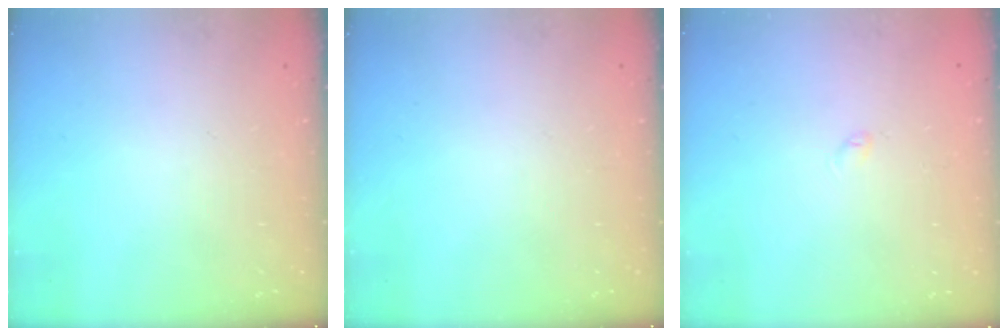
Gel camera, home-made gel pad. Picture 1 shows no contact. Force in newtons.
{"total": 0.0}
{"total": 2.6, "press": 2.6, "slide": 0.4}